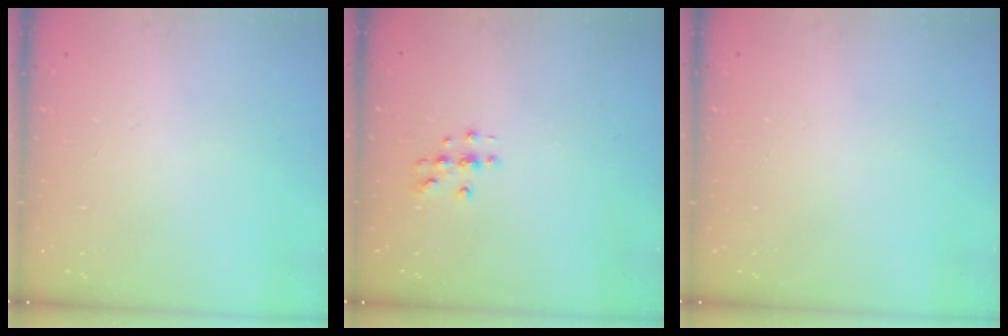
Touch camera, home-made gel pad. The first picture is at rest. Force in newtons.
{"total": 3.6, "press": 3.6, "slide": 0.5}
{"total": 0.0}